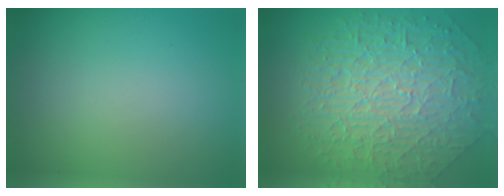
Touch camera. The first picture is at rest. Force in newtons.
{"total": 10.2, "press": 6.7, "slide": 7.8}